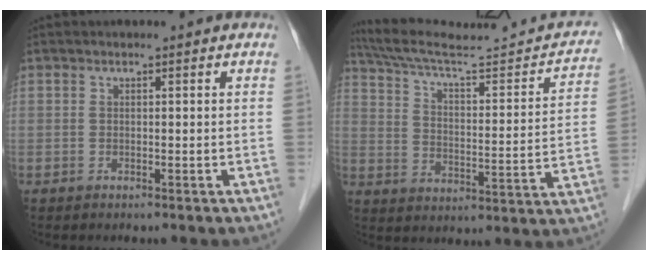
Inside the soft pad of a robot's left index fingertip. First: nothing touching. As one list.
[{"total": 22.3, "force": [20.0, 2.1, 9.6], "torque": [-0.145, -0.014, 0.286]}]